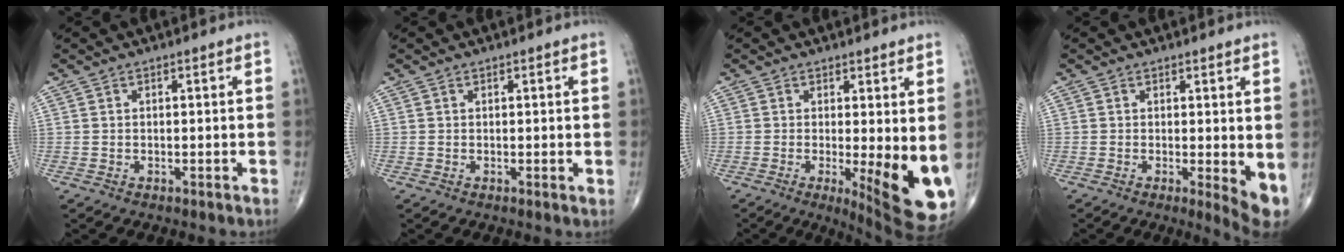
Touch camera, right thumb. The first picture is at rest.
{"total": 0.5, "force": [0.3, 0.1, 0.4], "torque": [-0.008, -0.003, 0.002]}
{"total": 13.0, "force": [-1.1, 4.0, 12.3], "torque": [-0.162, -0.029, -0.005]}
{"total": 5.1, "force": [0.3, 1.5, 4.9], "torque": [-0.065, -0.014, 0.006]}